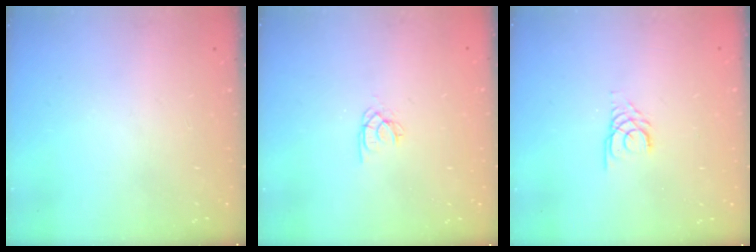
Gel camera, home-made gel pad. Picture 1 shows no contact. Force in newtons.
{"total": 1.9, "press": 1.9, "slide": 0.2}
{"total": 3.0, "press": 2.9, "slide": 0.3}